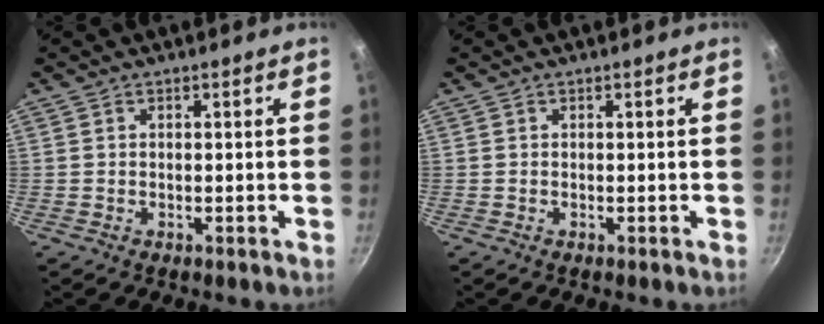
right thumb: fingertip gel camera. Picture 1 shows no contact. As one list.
[{"total": 0.0}]